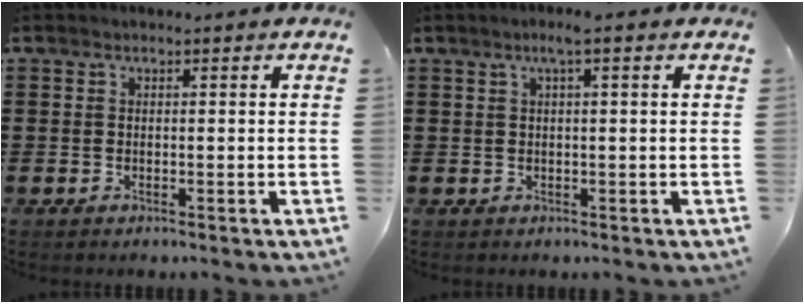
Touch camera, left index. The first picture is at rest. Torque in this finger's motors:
{"motor_torque": [0.96, -1.01, 0.42, 0.04]}